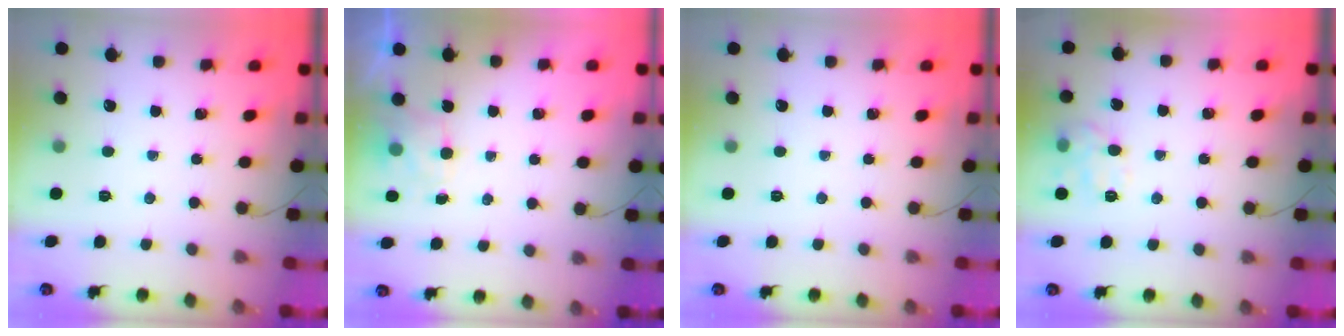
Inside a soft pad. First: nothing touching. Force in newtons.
{"total": 2.5, "press": 2.1, "slide": 1.4}
{"total": 0.0}
{"total": 7.0, "press": 7.0, "slide": 0.7}